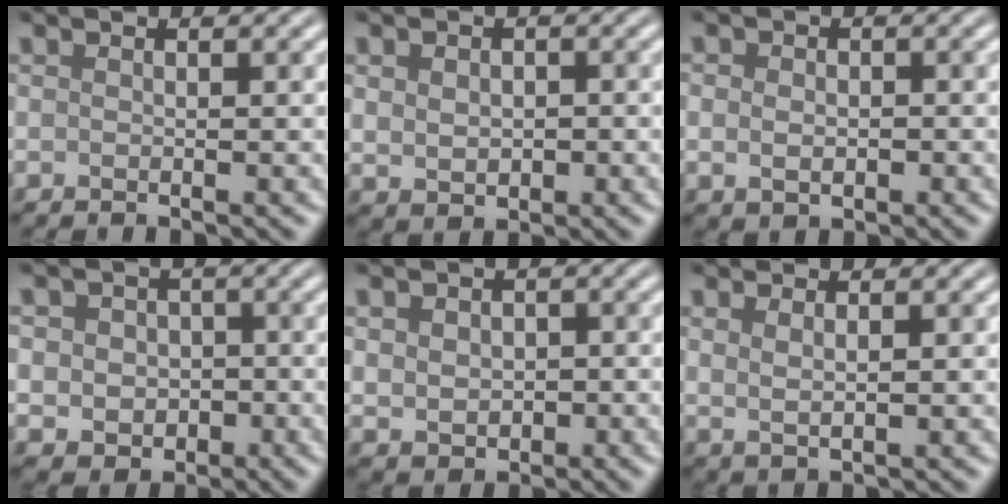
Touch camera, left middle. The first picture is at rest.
{"total": 2.6, "force": [0.2, 2.0, 1.6], "torque": [-0.028, -0.002, 0.013]}
{"total": 2.3, "force": [-0.1, 1.8, 1.4], "torque": [-0.014, 0.004, -0.003]}
{"total": 4.5, "force": [0.0, 4.0, 2.1], "torque": [-0.026, 0.012, -0.017]}
{"total": 3.1, "force": [0.2, 2.6, 1.7], "torque": [-0.029, -0.003, 0.006]}
{"total": 1.5, "force": [0.6, 0.6, 1.3], "torque": [-0.025, -0.004, 0.017]}